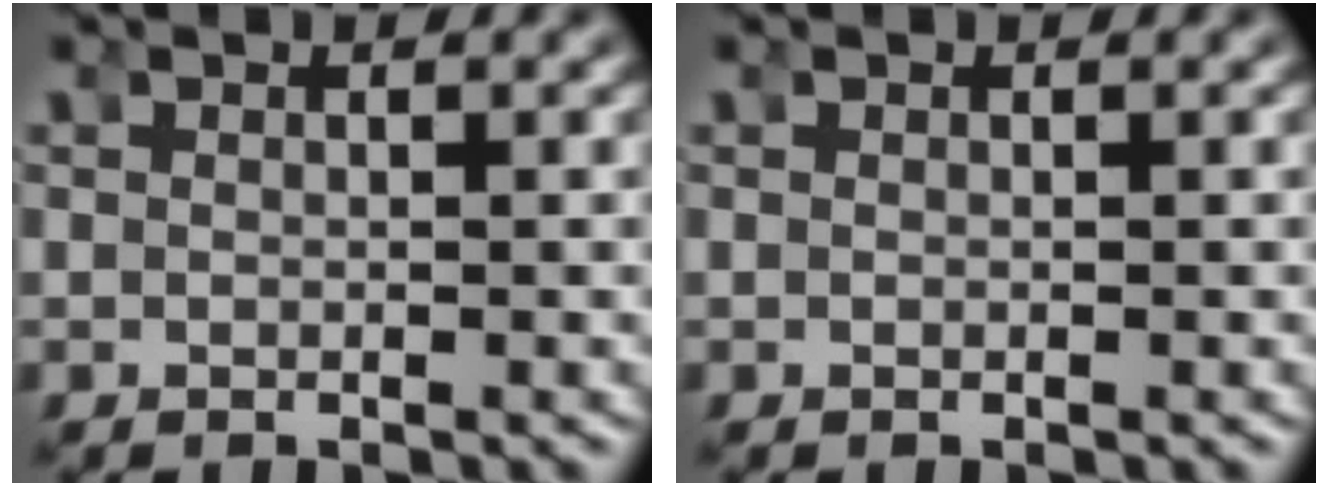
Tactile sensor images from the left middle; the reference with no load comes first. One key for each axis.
{"total": 0.0}